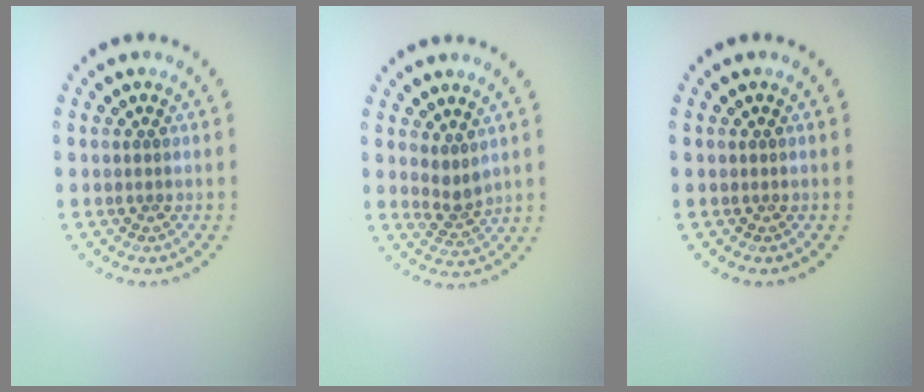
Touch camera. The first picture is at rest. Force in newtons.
{"total": 2.0, "press": 1.5, "slide": 1.3}
{"total": 0.0}